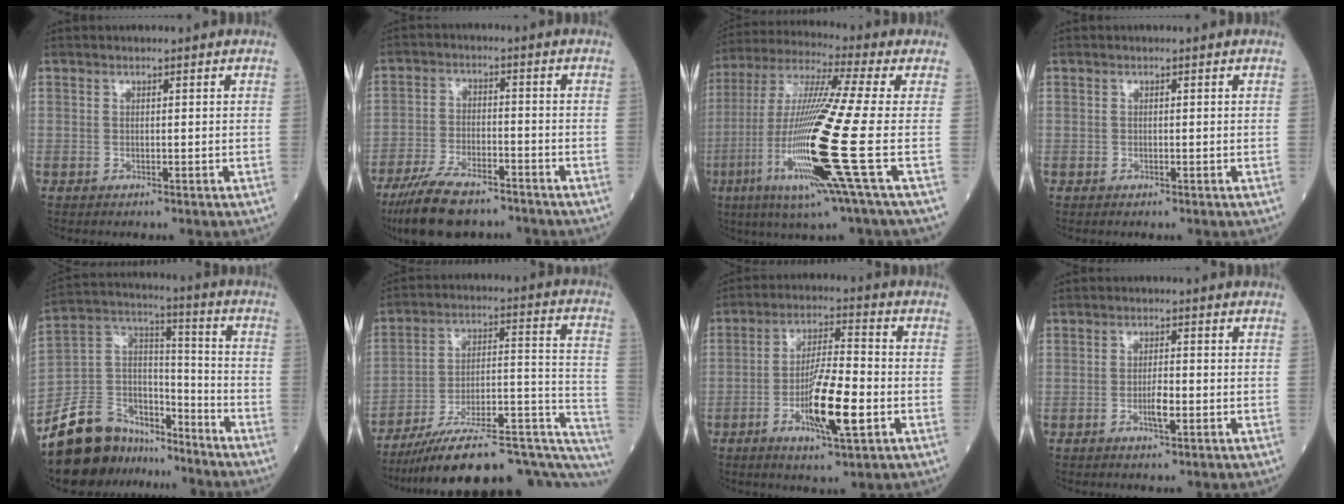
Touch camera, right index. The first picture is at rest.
{"total": 11.7, "force": [-9.1, 3.6, 6.3], "torque": [-0.119, -0.021, -0.159]}
{"total": 19.9, "force": [-5.4, -1.0, 19.1], "torque": [-0.408, -0.030, -0.117]}
{"total": 0.0}
{"total": 15.5, "force": [-13.1, 7.4, 3.5], "torque": [-0.067, 0.072, -0.234]}
{"total": 27.0, "force": [-20.3, 5.5, 16.9], "torque": [-0.182, 0.030, -0.295]}
{"total": 11.2, "force": [-3.5, 1.5, 10.5], "torque": [-0.190, -0.007, -0.062]}
{"total": 2.9, "force": [-1.0, 0.6, 2.7], "torque": [-0.050, 0.001, -0.015]}